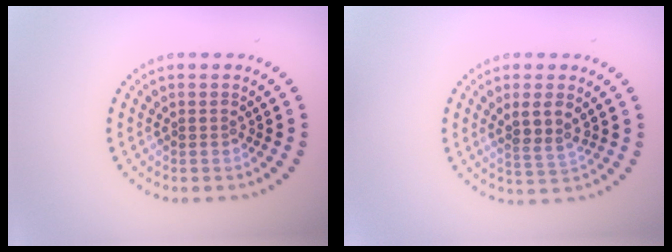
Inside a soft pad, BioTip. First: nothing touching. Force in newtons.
{"total": 2.6, "press": 2.2, "slide": 1.3}